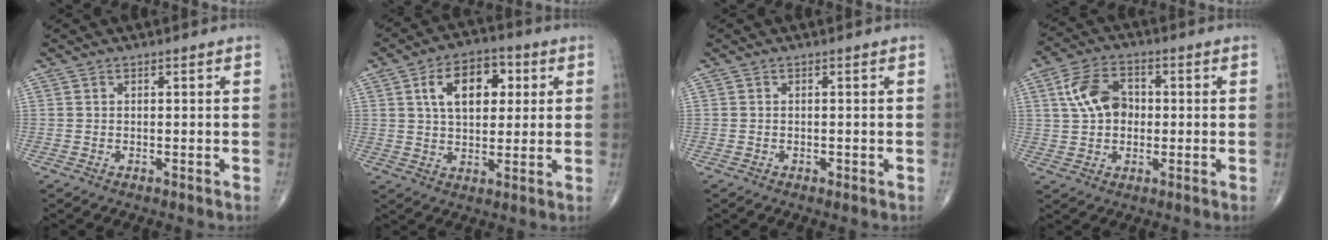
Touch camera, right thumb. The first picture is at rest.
{"total": 11.6, "force": [3.3, 7.0, 8.6], "torque": [-0.108, 0.004, 0.049]}
{"total": 0.6, "force": [-0.3, 0.3, 0.4], "torque": [-0.004, -0.001, -0.006]}
{"total": 9.2, "force": [1.2, 6.4, 6.5], "torque": [-0.110, 0.015, 0.018]}